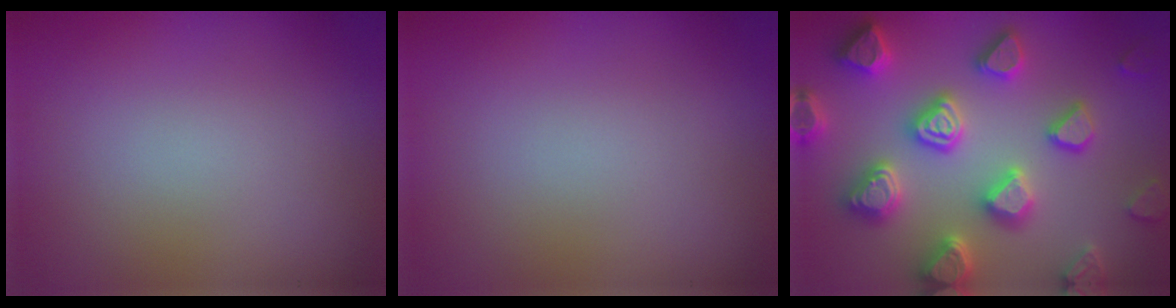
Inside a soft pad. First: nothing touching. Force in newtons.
{"total": 0.0}
{"total": 7.4, "press": 7.3, "slide": 1.6}